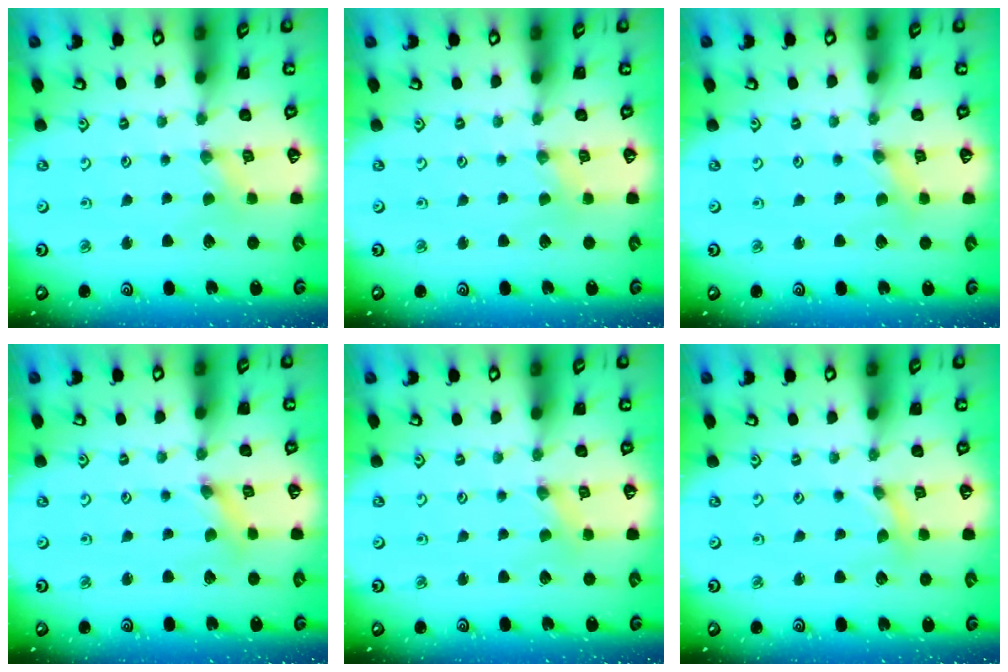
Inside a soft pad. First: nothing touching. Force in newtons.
{"total": 0.9, "press": 0.9, "slide": 0.2}
{"total": 0.0}
{"total": 1.6, "press": 1.5, "slide": 0.3}
{"total": 0.0}
{"total": 0.0}